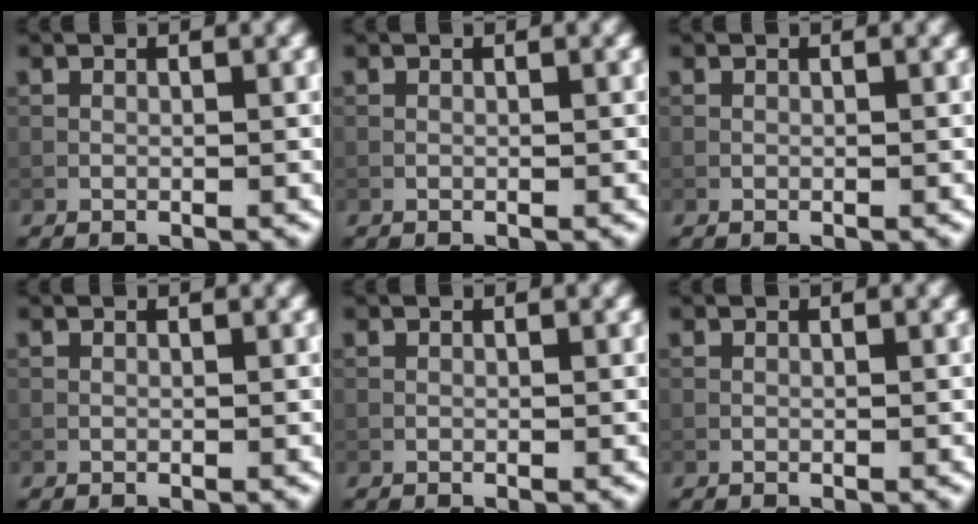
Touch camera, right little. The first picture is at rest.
{"total": 0.0}
{"total": 0.0}
{"total": 0.0}
{"total": 0.0}
{"total": 0.0}